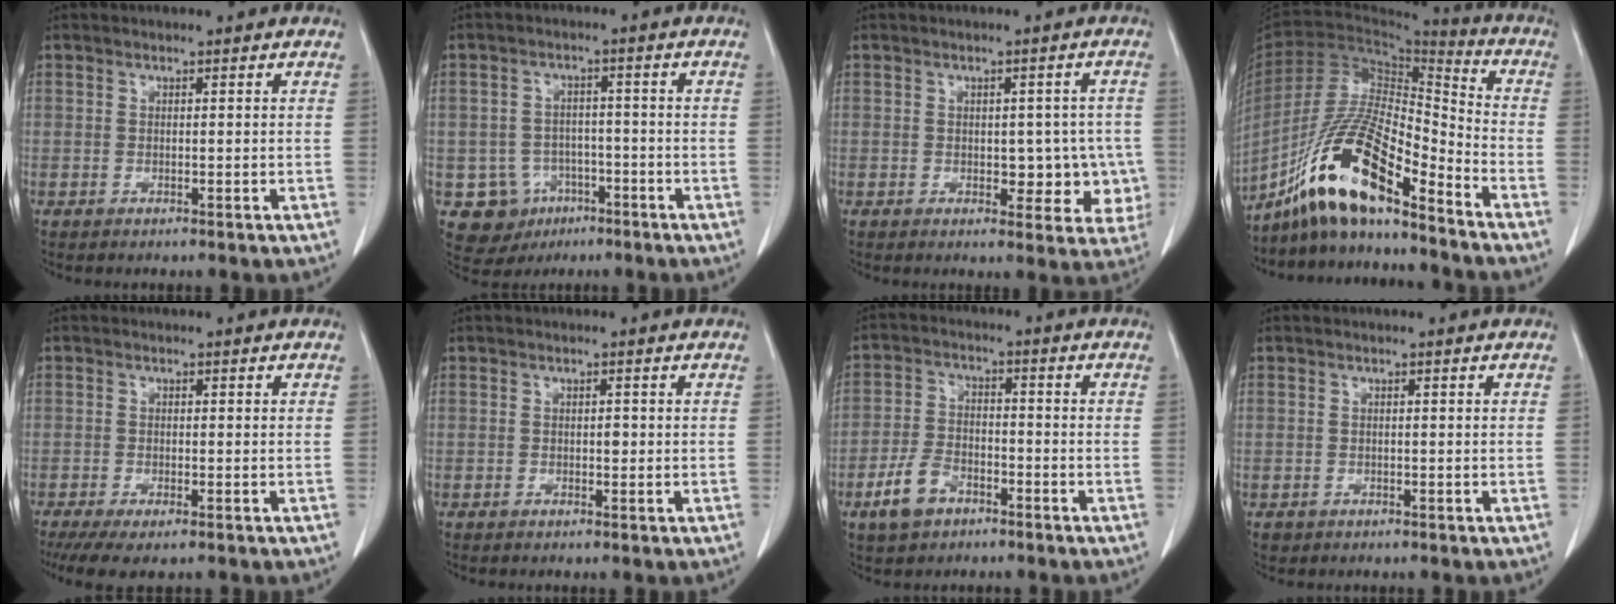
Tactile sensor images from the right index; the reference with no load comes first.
{"total": 7.9, "force": [-3.2, 7.1, 1.3], "torque": [-0.027, 0.010, -0.038]}
{"total": 6.6, "force": [-1.0, 3.8, 5.2], "torque": [-0.038, 0.014, -0.007]}
{"total": 16.3, "force": [-11.7, 2.6, 11.0], "torque": [-0.208, 0.003, -0.214]}
{"total": 6.3, "force": [-4.4, 1.6, 4.1], "torque": [-0.062, -0.014, -0.072]}
{"total": 0.7, "force": [-0.1, 0.4, 0.6], "torque": [-0.007, 0.002, -0.003]}
{"total": 6.7, "force": [-4.0, 3.8, 3.8], "torque": [-0.090, 0.005, -0.071]}
{"total": 1.0, "force": [-0.5, 0.8, 0.1], "torque": [-0.008, 0.003, -0.006]}